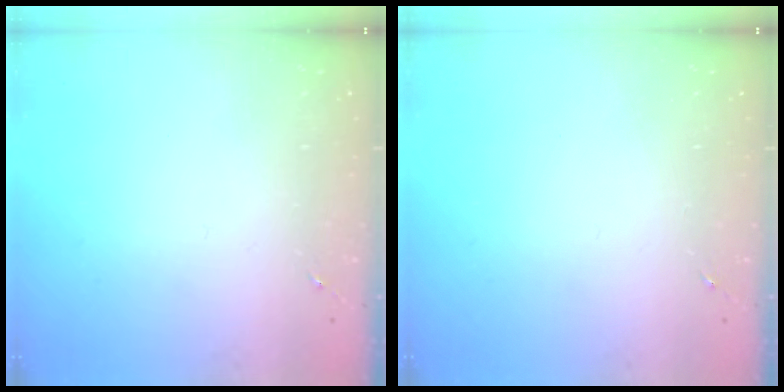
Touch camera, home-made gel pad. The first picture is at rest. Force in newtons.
{"total": 0.0}